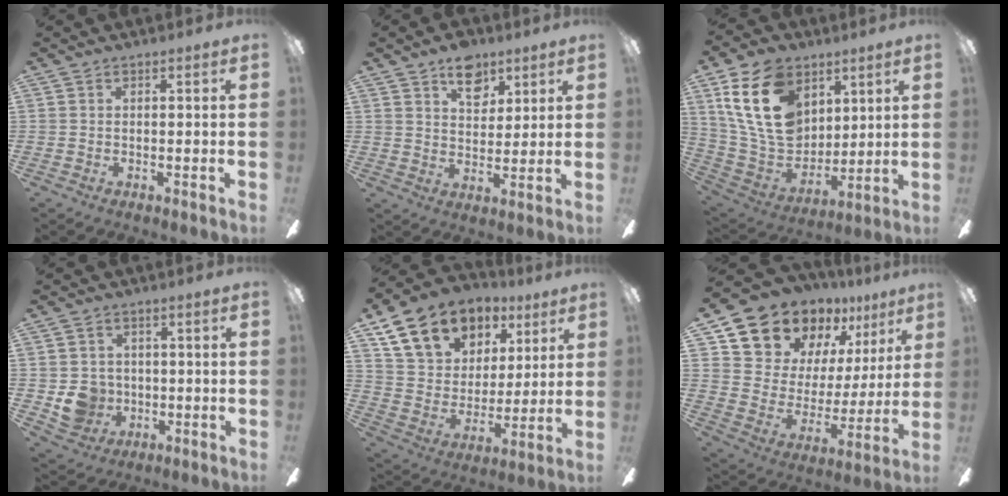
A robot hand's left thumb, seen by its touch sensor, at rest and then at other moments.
{"total": 8.6, "force": [5.4, 5.2, 4.1], "torque": [-0.041, -0.021, 0.092]}
{"total": 21.8, "force": [9.4, 15.0, 12.7], "torque": [-0.264, -0.031, 0.172]}
{"total": 7.4, "force": [-0.5, 7.1, 2.0], "torque": [-0.053, 0.004, -0.002]}
{"total": 16.8, "force": [10.5, 11.6, 6.1], "torque": [-0.120, -0.048, 0.201]}
{"total": 15.1, "force": [13.0, 7.3, 2.3], "torque": [-0.075, -0.112, 0.243]}